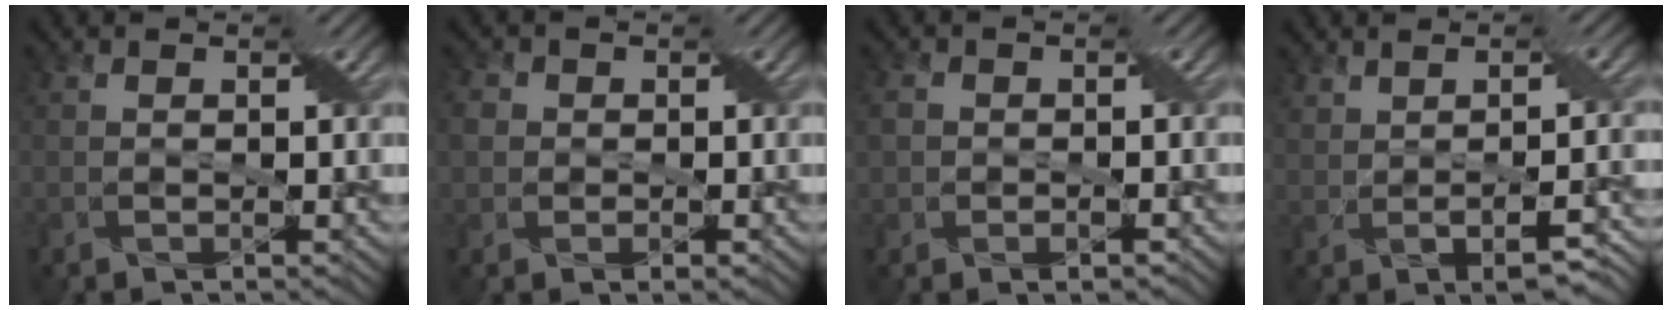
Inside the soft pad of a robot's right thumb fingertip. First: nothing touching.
{"total": 3.9, "force": [0.0, 3.4, 1.9], "torque": [-0.041, 0.004, -0.008]}
{"total": 3.5, "force": [-0.5, 2.6, 2.2], "torque": [-0.039, -0.004, -0.009]}
{"total": 6.3, "force": [-0.1, 2.6, 5.7], "torque": [-0.100, 0.000, 0.013]}